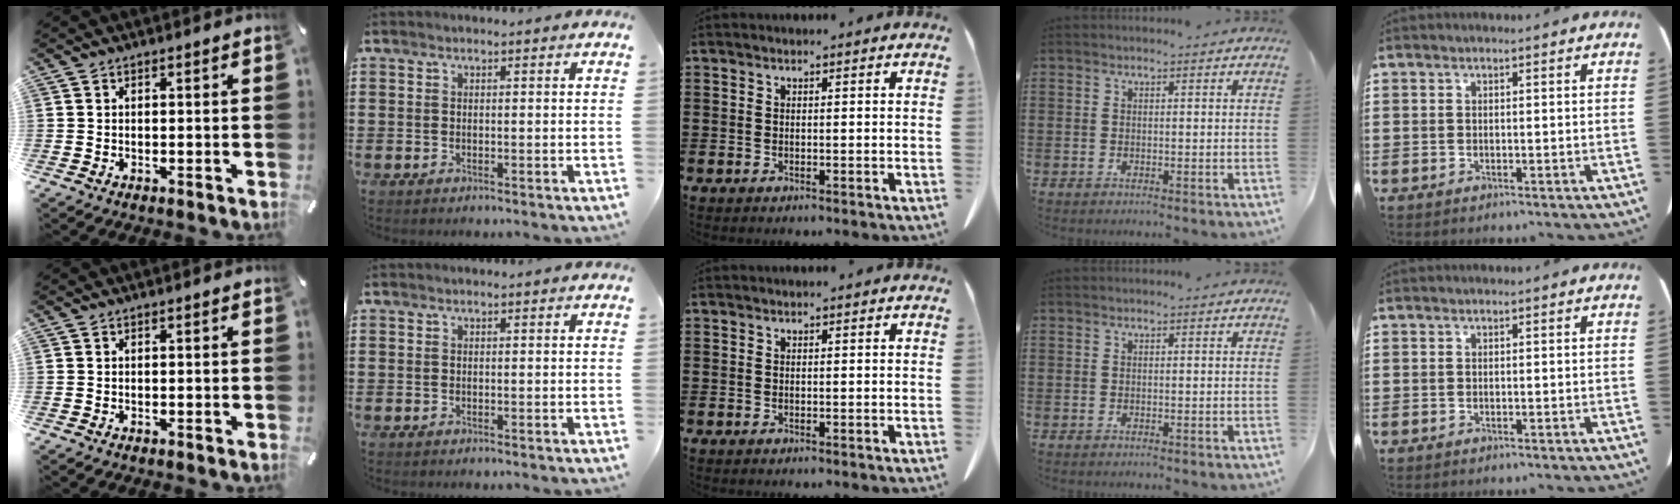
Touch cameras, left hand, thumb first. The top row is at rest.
{}